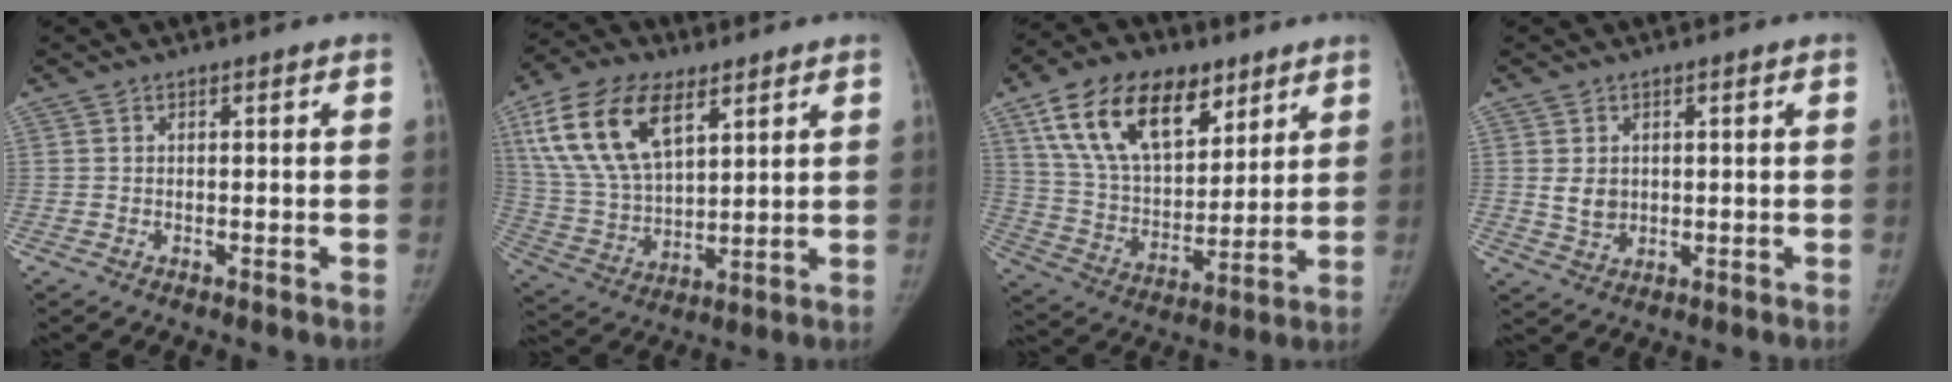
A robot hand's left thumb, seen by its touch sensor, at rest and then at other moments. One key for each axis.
{"total": 19.0, "fx": 8.9, "fy": 10.0, "fz": 13.4, "tx": -0.244, "ty": -0.022, "tz": 0.170}
{"total": 21.7, "fx": 11.7, "fy": 12.1, "fz": 13.6, "tx": -0.209, "ty": -0.031, "tz": 0.210}
{"total": 3.8, "fx": 0.6, "fy": 3.1, "fz": 2.1, "tx": -0.018, "ty": -0.009, "tz": 0.020}